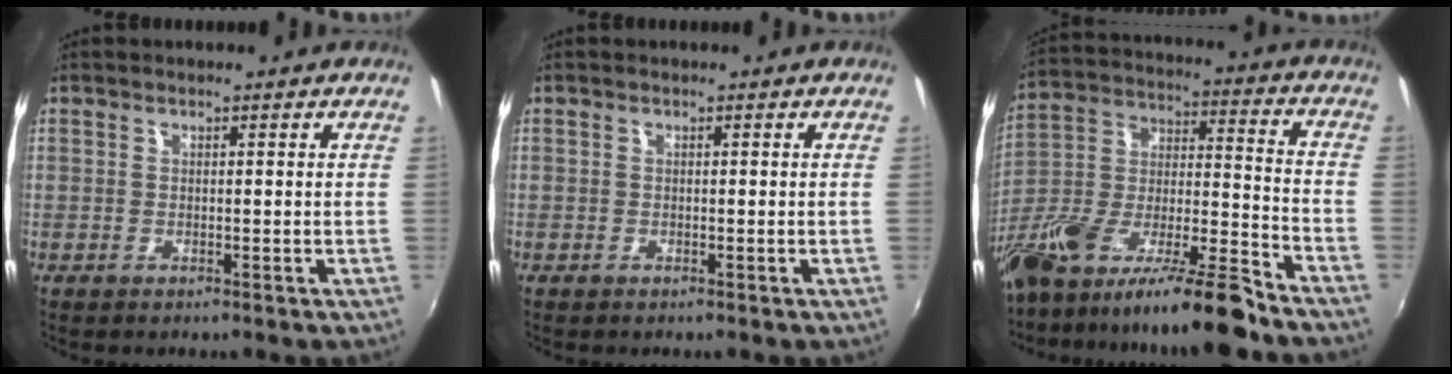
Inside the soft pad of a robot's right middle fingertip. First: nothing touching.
{"total": 0.0}
{"total": 20.8, "force": [-15.3, 2.6, 13.8], "torque": [-0.241, -0.025, -0.269]}